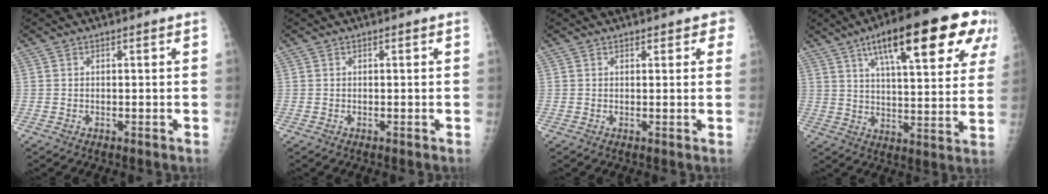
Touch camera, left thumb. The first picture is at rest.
{"total": 0.0}
{"total": 2.4, "force": [1.7, 1.3, 1.1], "torque": [0.018, -0.003, 0.014]}
{"total": 24.3, "force": [12.0, 6.9, 20.0], "torque": [-0.267, -0.007, 0.174]}